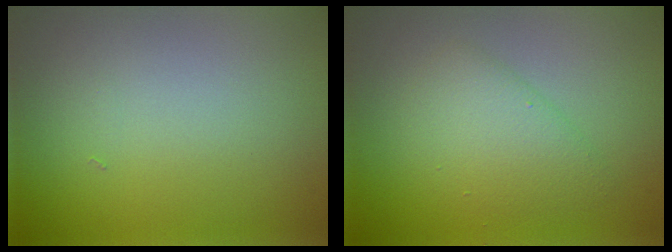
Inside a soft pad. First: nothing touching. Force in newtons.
{"total": 3.0, "press": 3.0, "slide": 0.3}